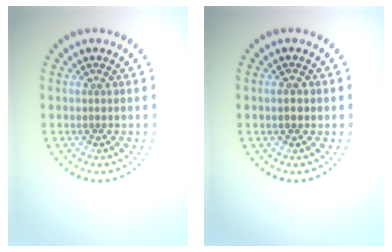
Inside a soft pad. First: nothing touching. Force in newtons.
{"total": 1.8, "press": 1.8, "slide": 0.2}